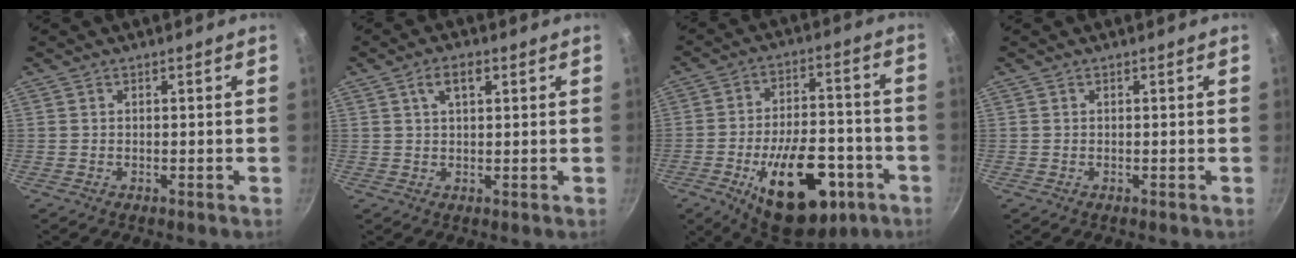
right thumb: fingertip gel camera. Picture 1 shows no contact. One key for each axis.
{"total": 4.2, "fx": 1.7, "fy": 2.0, "fz": 3.2, "tx": -0.048, "ty": 0.004, "tz": 0.029}
{"total": 22.3, "fx": -8.7, "fy": 11.9, "fz": 16.7, "tx": -0.219, "ty": 0.040, "tz": -0.114}
{"total": 0.0}